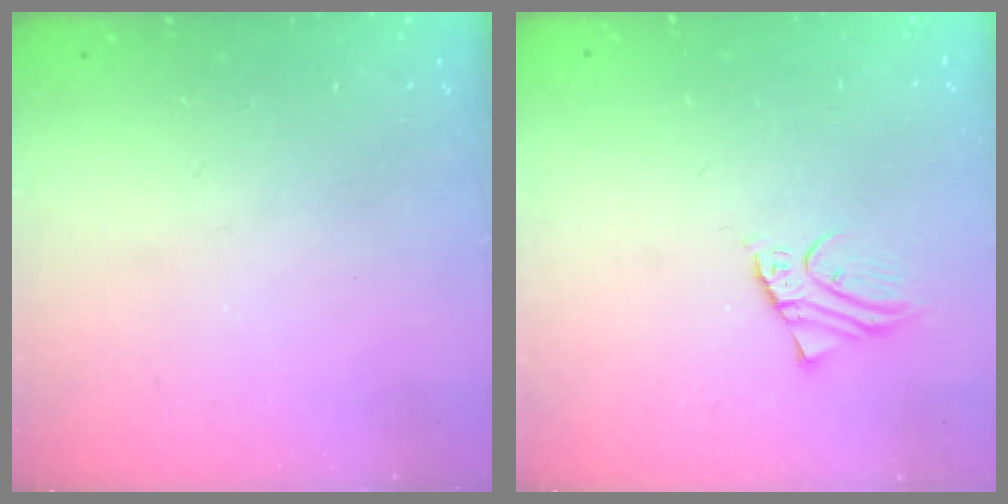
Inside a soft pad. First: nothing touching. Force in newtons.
{"total": 2.1, "press": 2.1, "slide": 0.1}